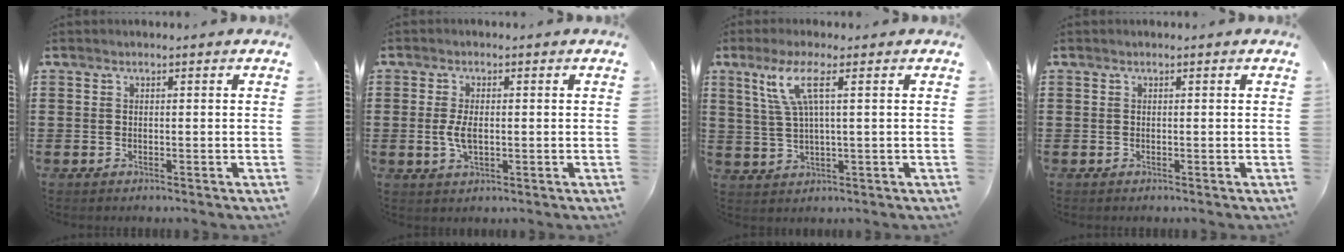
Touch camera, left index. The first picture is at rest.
{"total": 3.8, "force": [-0.1, 1.7, 3.3], "torque": [-0.079, -0.001, -0.008]}
{"total": 6.4, "force": [2.4, 0.6, 5.9], "torque": [-0.129, -0.002, 0.036]}
{"total": 0.0}